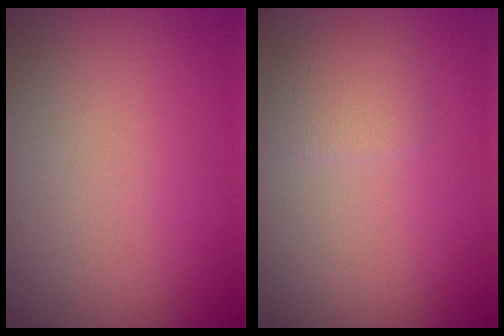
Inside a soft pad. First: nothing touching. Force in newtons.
{"total": 1.6, "press": 1.6, "slide": 0.0}